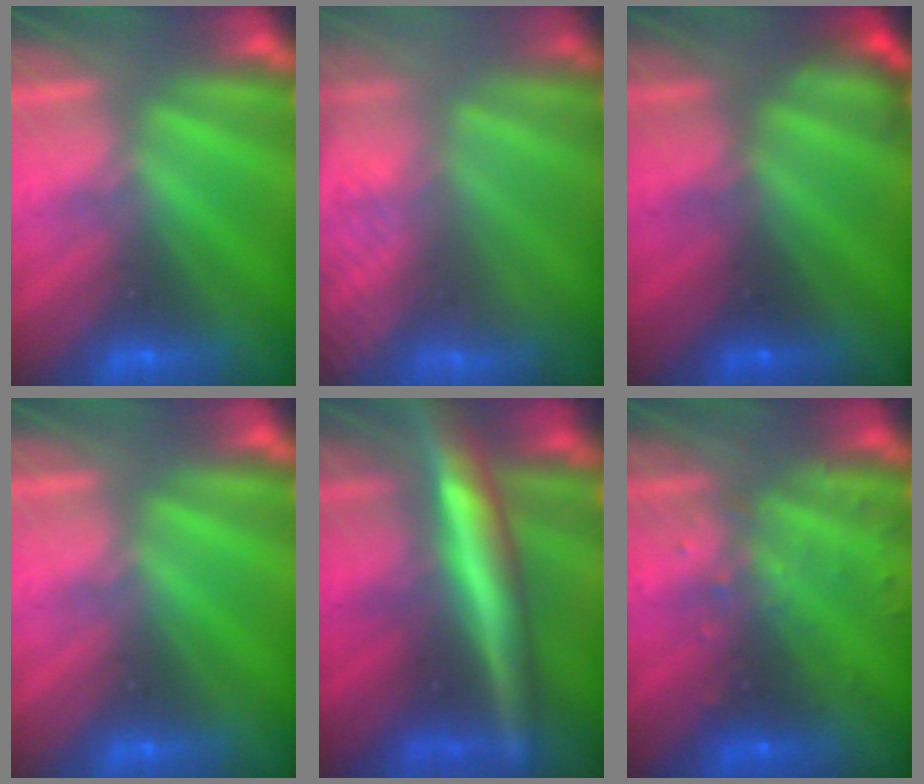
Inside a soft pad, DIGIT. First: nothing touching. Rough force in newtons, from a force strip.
{"total": 3.6}
{"total": 2.2}
{"total": 0.0}
{"total": 9.7}
{"total": 3.1}